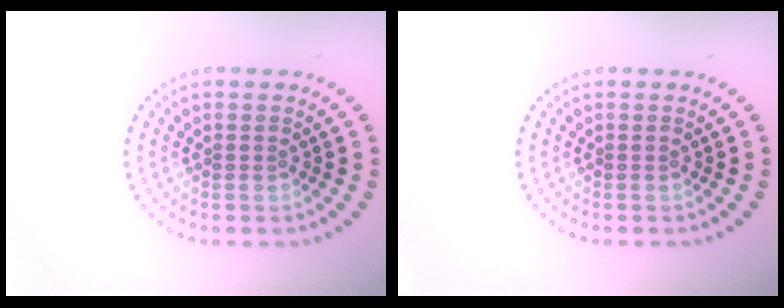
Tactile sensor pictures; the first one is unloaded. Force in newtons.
{"total": 0.0}